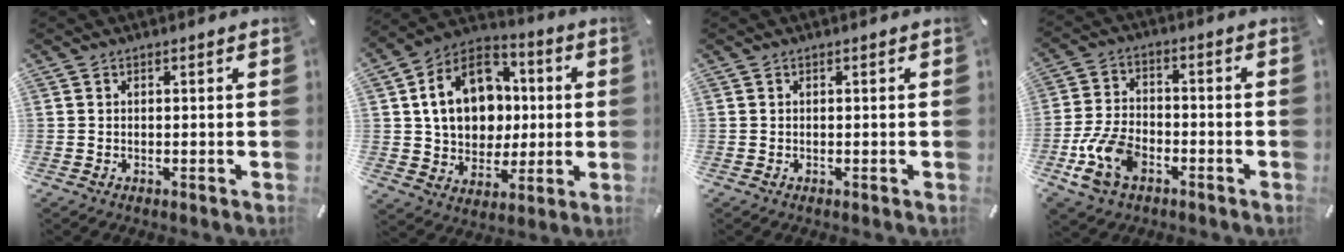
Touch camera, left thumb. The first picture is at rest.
{"total": 15.9, "force": [1.8, 13.1, 8.8], "torque": [-0.146, 0.009, 0.040]}
{"total": 0.0}
{"total": 11.5, "force": [-5.2, 7.3, 7.2], "torque": [-0.154, 0.021, -0.092]}